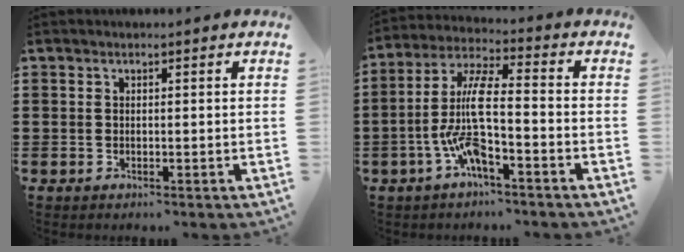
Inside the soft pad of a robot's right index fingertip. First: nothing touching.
{"total": 10.3, "force": [-3.1, 2.5, 9.5], "torque": [-0.218, -0.012, -0.065]}